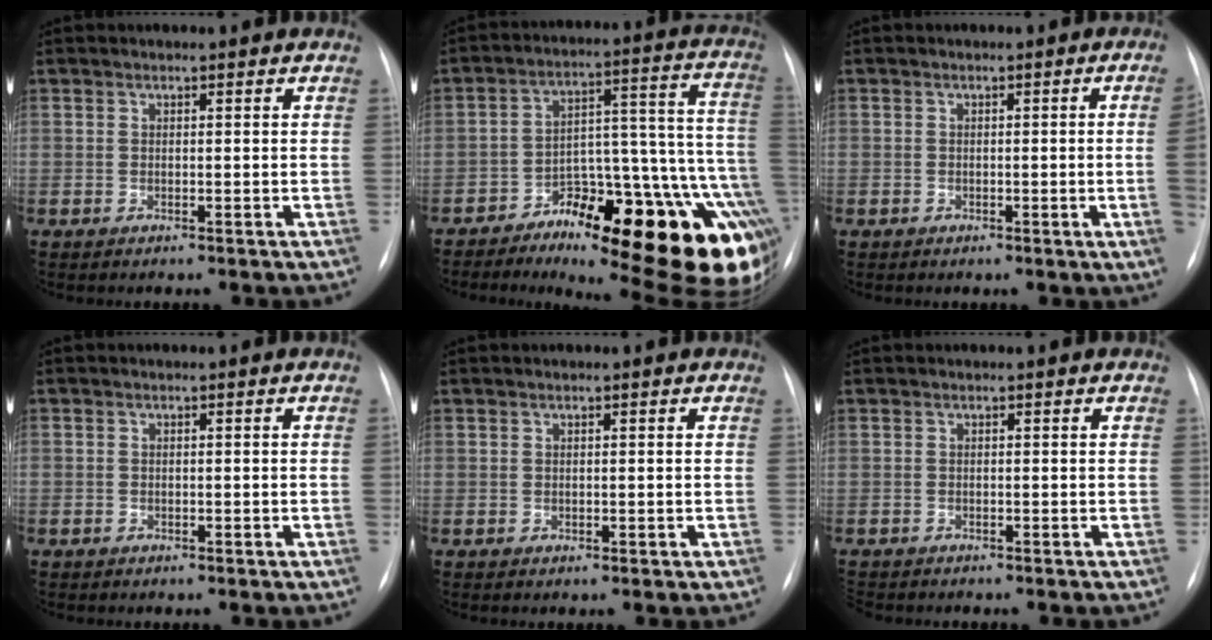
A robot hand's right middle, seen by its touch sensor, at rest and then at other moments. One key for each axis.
{"total": 29.1, "fx": -15.5, "fy": 7.7, "fz": 23.4, "tx": -0.185, "ty": 0.034, "tz": -0.200}
{"total": 3.3, "fx": -0.3, "fy": -0.5, "fz": 3.2, "tx": -0.045, "ty": -0.004, "tz": -0.003}
{"total": 0.6, "fx": -0.4, "fy": 0.2, "fz": 0.4, "tx": -0.012, "ty": 0.003, "tz": -0.005}
{"total": 0.7, "fx": -0.1, "fy": 0.4, "fz": 0.5, "tx": -0.011, "ty": -0.003, "tz": 0.000}
{"total": 1.7, "fx": -1.6, "fy": 0.7, "fz": 0.3, "tx": -0.006, "ty": -0.004, "tz": -0.024}